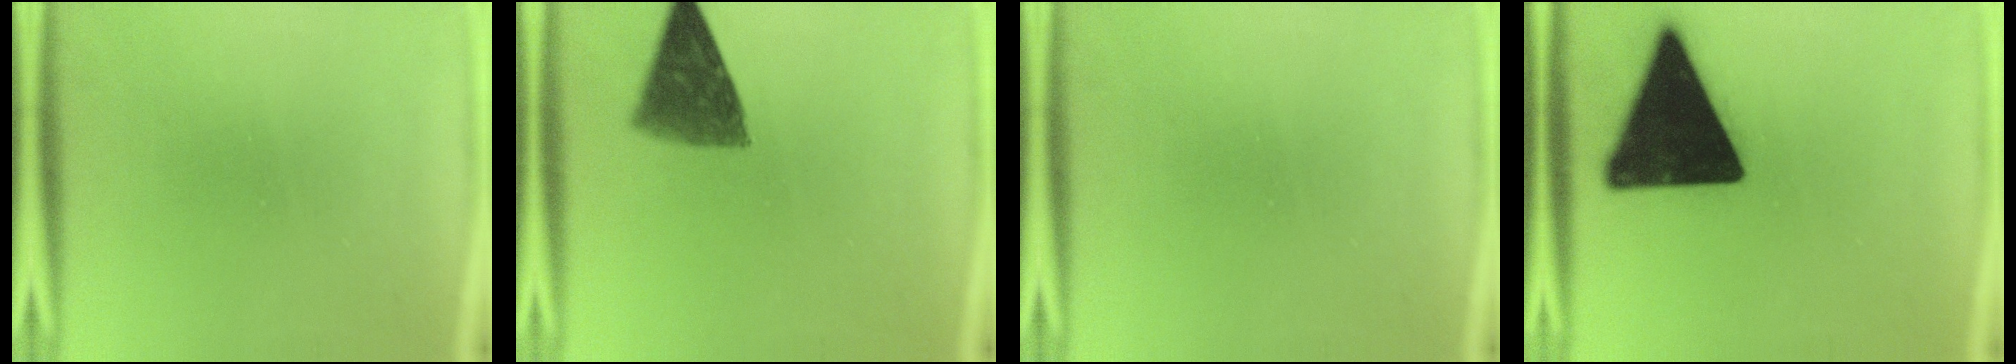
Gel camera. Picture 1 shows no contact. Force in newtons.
{"total": 9.2}
{"total": 0.0}
{"total": 19.0}